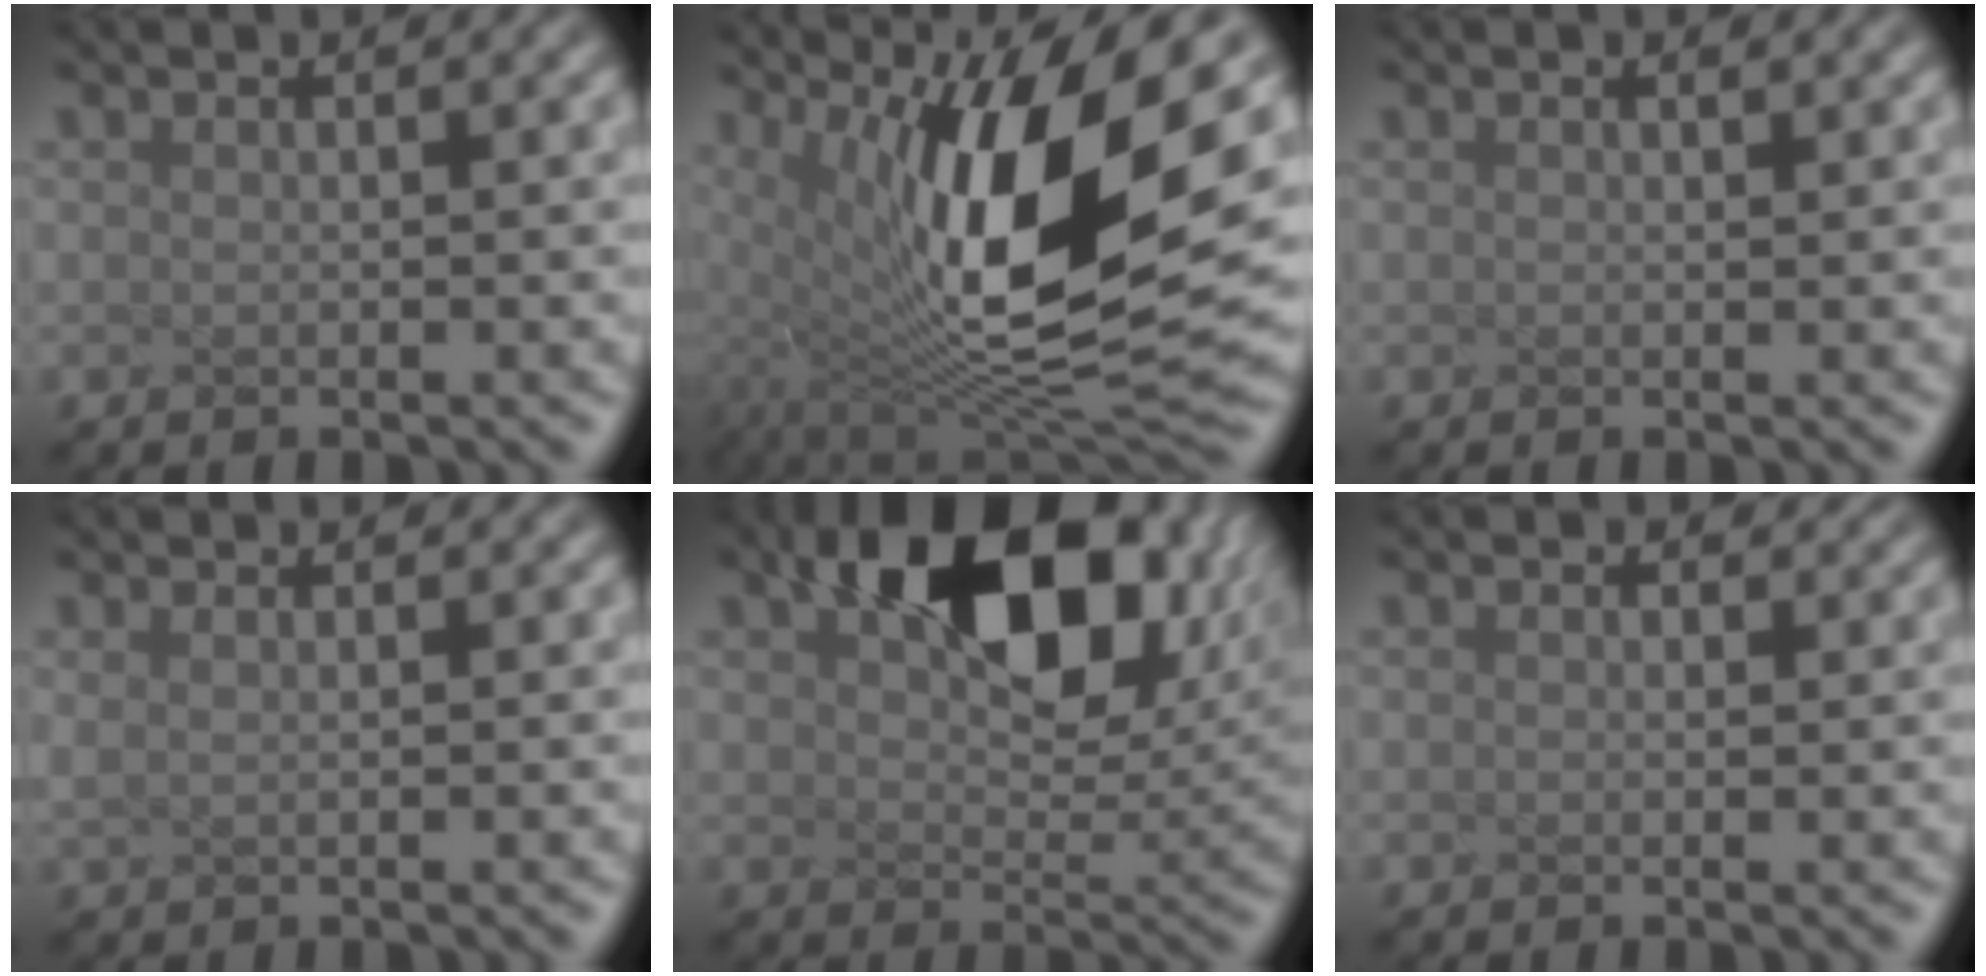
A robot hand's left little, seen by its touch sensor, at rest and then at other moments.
{"total": 12.3, "force": [1.5, 4.3, 11.5], "torque": [-0.238, -0.037, 0.082]}
{"total": 0.5, "force": [0.3, 0.2, 0.4], "torque": [-0.001, 0.005, 0.002]}
{"total": 0.0}
{"total": 8.7, "force": [2.9, 4.8, 6.7], "torque": [-0.127, -0.009, 0.098]}
{"total": 0.9, "force": [0.8, 0.3, 0.1], "torque": [-0.004, 0.009, 0.012]}